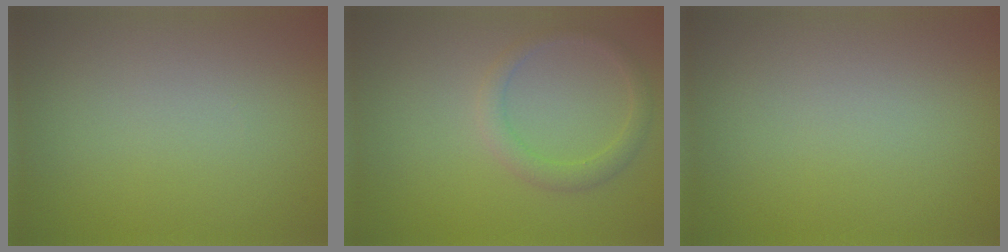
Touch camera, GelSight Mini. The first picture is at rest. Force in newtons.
{"total": 1.9, "press": 1.9, "slide": 0.1}
{"total": 0.0}